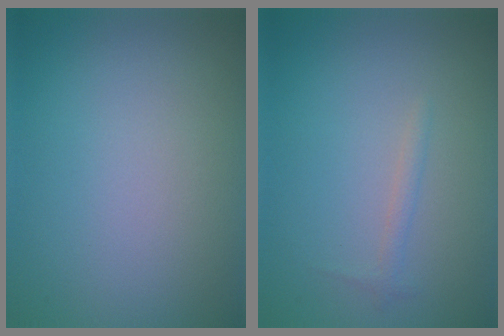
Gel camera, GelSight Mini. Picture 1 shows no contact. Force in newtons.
{"total": 0.8, "press": 0.8, "slide": 0.0}